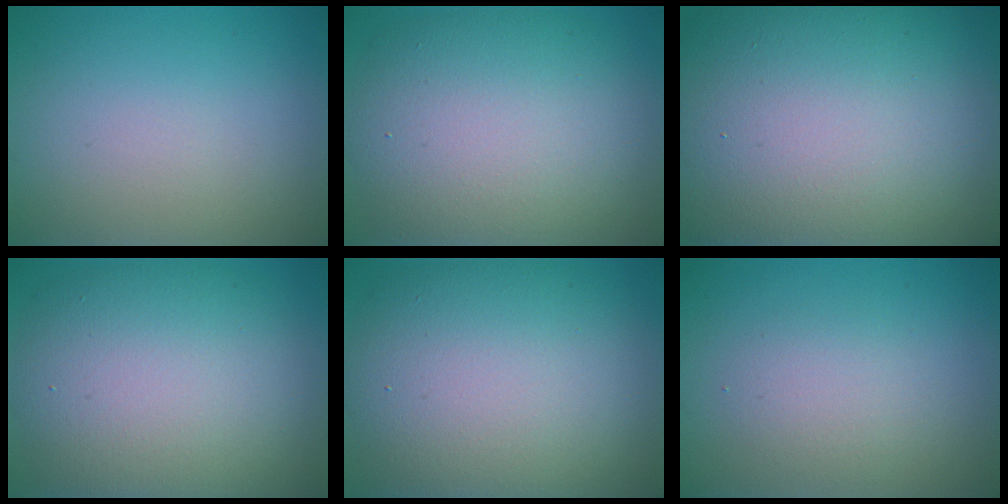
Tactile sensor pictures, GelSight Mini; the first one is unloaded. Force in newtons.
{"total": 11.1, "press": 11.1, "slide": 1.2}
{"total": 22.3, "press": 22.2, "slide": 1.1}
{"total": 11.3, "press": 11.3, "slide": 0.7}
{"total": 12.4, "press": 12.4, "slide": 0.5}
{"total": 2.2, "press": 2.2, "slide": 0.1}